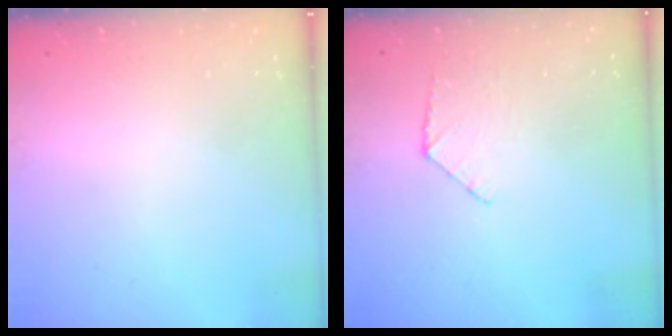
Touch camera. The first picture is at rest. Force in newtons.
{"total": 6.1, "press": 6.1, "slide": 0.5}